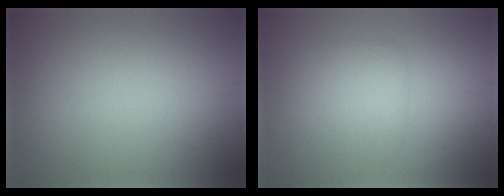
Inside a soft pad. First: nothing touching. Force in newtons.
{"total": 2.5, "press": 2.5, "slide": 0.3}